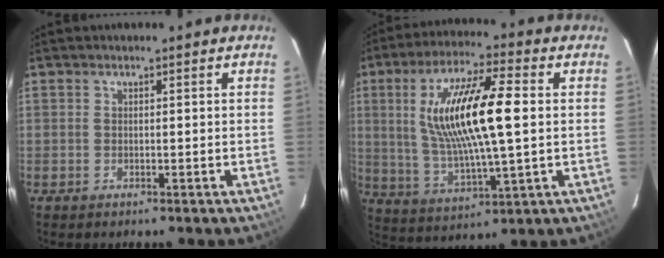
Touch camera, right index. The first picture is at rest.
{"total": 17.8, "force": [2.4, 4.0, 17.2], "torque": [-0.326, 0.005, 0.052]}